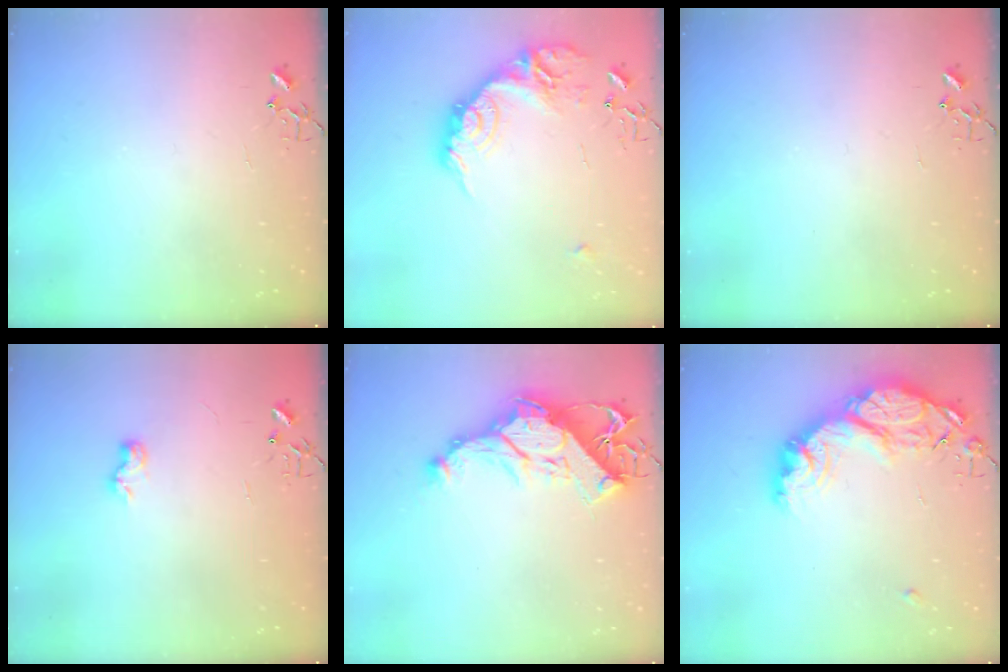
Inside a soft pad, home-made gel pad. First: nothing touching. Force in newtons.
{"total": 20.9, "press": 20.9, "slide": 1.2}
{"total": 0.0}
{"total": 6.4, "press": 6.4, "slide": 0.3}
{"total": 15.6, "press": 15.4, "slide": 2.1}
{"total": 20.5, "press": 20.5, "slide": 1.5}